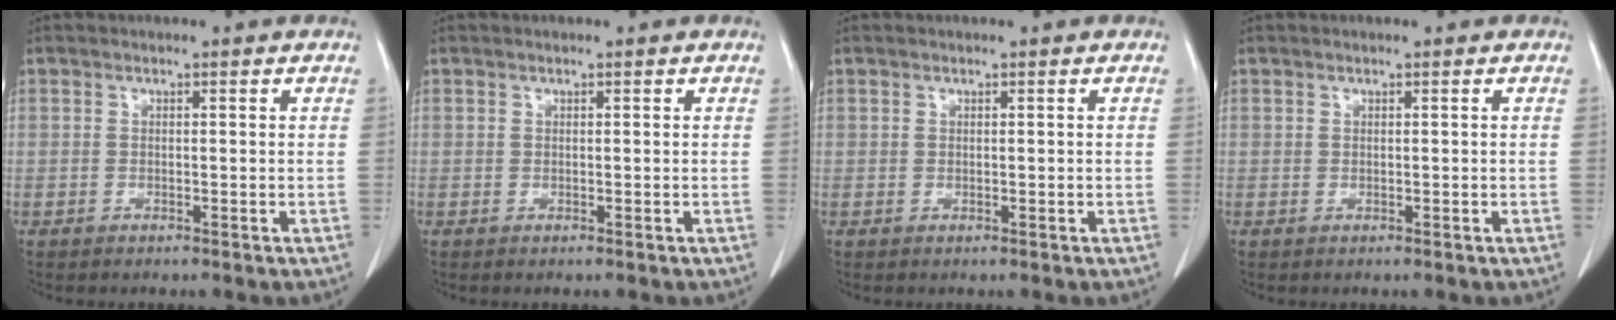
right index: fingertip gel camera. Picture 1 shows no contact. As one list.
[{"total": 0.0}, {"total": 0.0}, {"total": 0.0}]